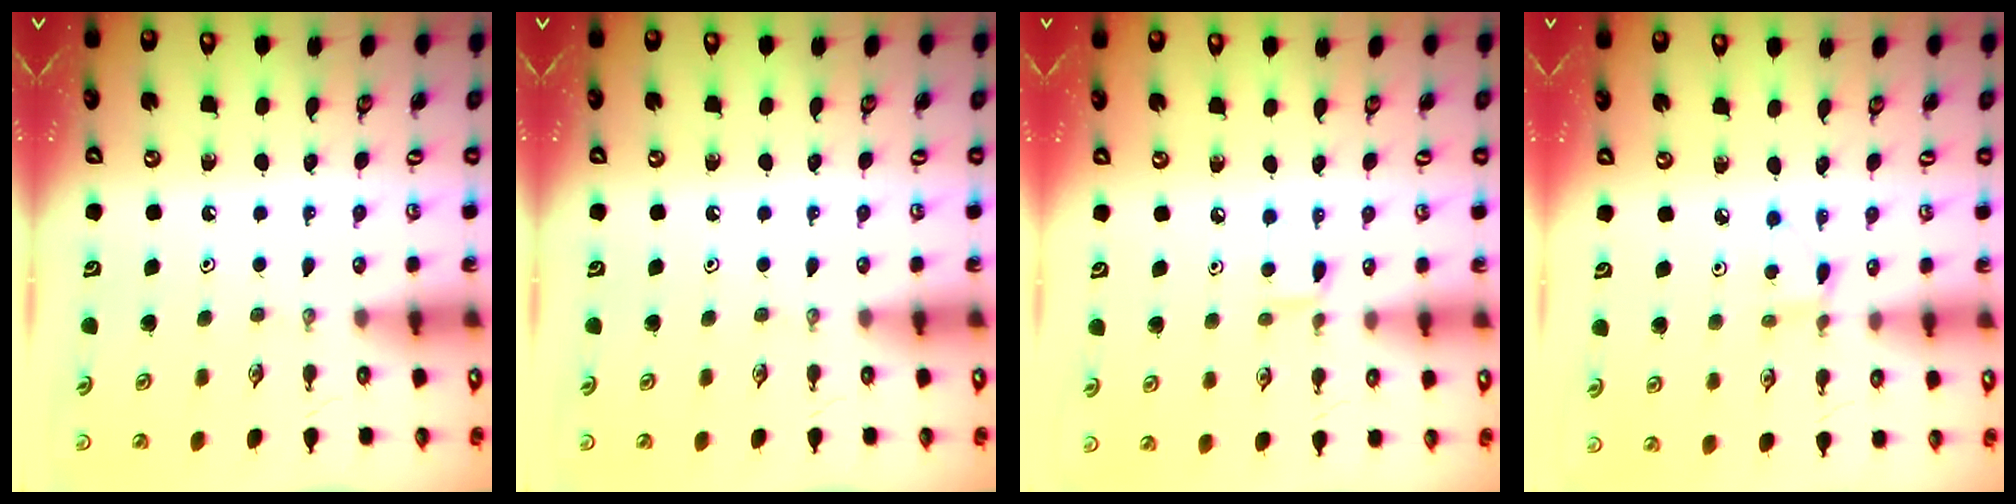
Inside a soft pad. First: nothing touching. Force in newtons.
{"total": 0.0}
{"total": 5.8, "press": 5.8, "slide": 0.6}
{"total": 2.9, "press": 2.9, "slide": 0.4}